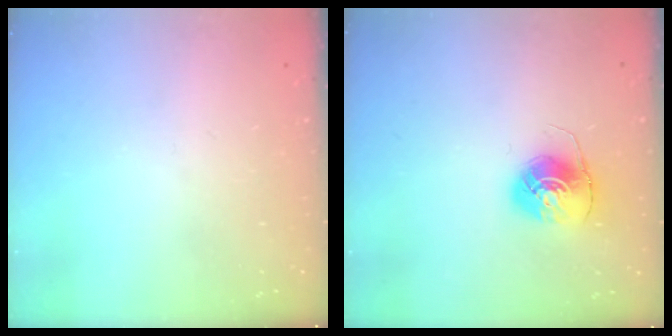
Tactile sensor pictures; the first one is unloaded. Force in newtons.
{"total": 7.9, "press": 7.9, "slide": 0.1}